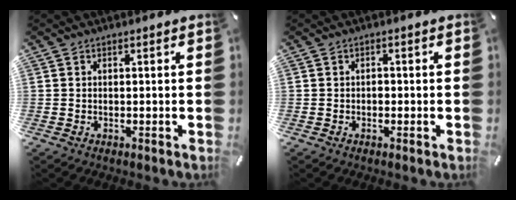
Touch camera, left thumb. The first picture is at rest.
{"total": 1.2, "force": [-0.4, 0.7, 0.8], "torque": [-0.017, 0.001, -0.008]}